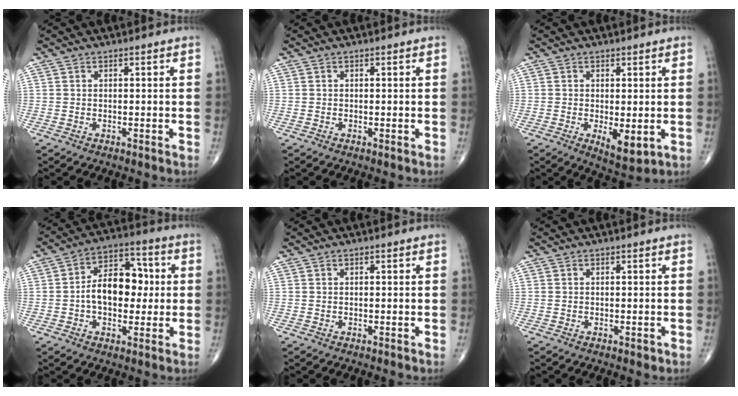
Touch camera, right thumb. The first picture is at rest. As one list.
[{"total": 0.0}, {"total": 5.6, "force": [-1.0, 2.2, 5.0], "torque": [-0.074, -0.018, -0.008]}, {"total": 12.5, "force": [0.0, 8.1, 9.5], "torque": [-0.119, 0.029, -0.007]}, {"total": 0.0}, {"total": 0.7, "force": [-0.3, 0.4, 0.6], "torque": [-0.007, -0.002, -0.003]}]